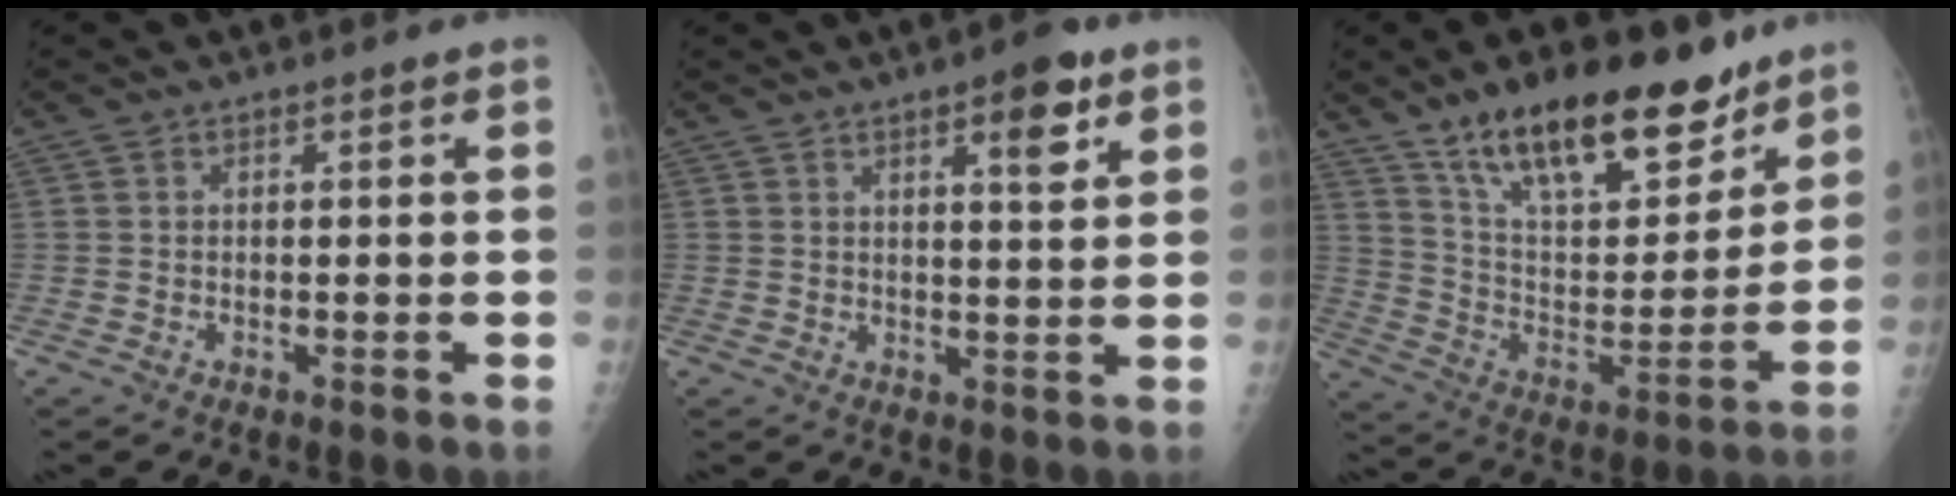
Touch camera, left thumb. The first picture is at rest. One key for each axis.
{"total": 6.7, "fx": 3.8, "fy": 2.0, "fz": 5.2, "tx": -0.063, "ty": -0.018, "tz": 0.050}
{"total": 23.2, "fx": 16.2, "fy": 9.3, "fz": 13.7, "tx": -0.177, "ty": -0.071, "tz": 0.275}